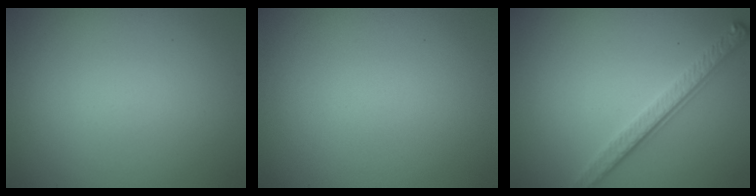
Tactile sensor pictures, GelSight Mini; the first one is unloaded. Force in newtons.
{"total": 0.0}
{"total": 3.2, "press": 2.5, "slide": 2.1}